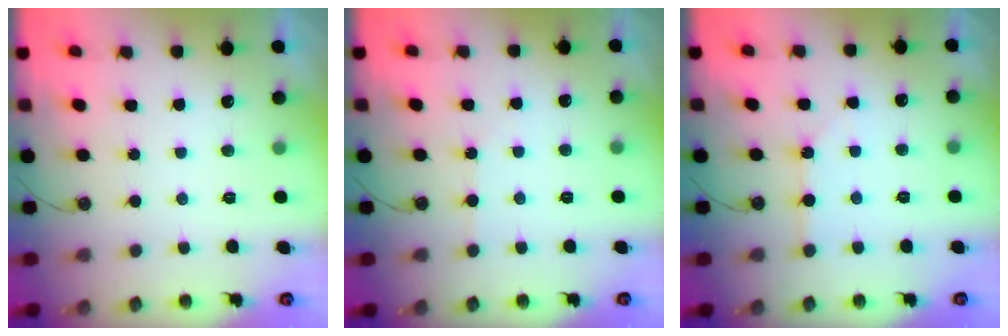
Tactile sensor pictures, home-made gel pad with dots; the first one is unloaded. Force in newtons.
{"total": 1.6, "press": 1.5, "slide": 0.3}
{"total": 2.5, "press": 2.5, "slide": 0.3}